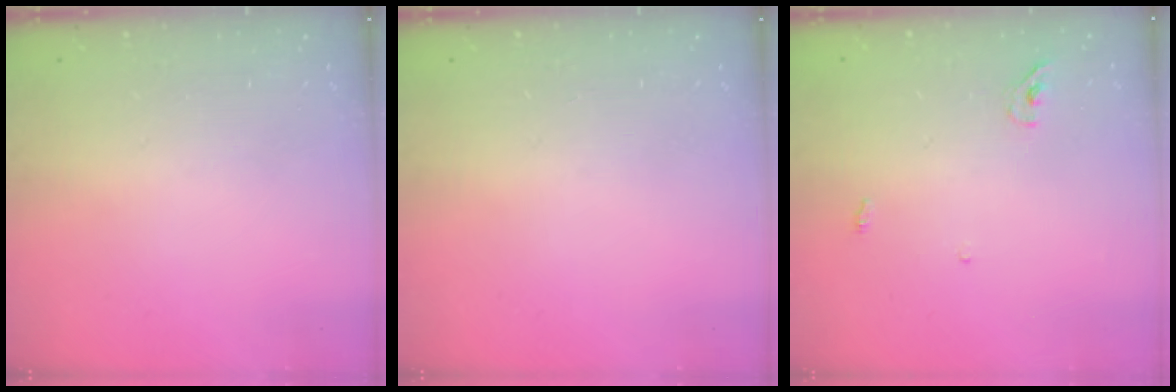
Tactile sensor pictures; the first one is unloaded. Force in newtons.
{"total": 0.0}
{"total": 3.7, "press": 3.6, "slide": 1.0}